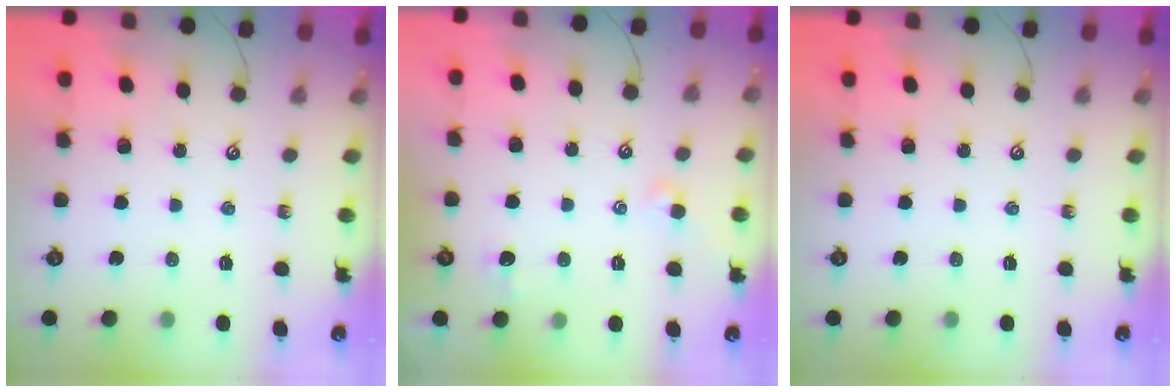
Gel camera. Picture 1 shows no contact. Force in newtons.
{"total": 2.4, "press": 2.4, "slide": 0.5}
{"total": 0.0}